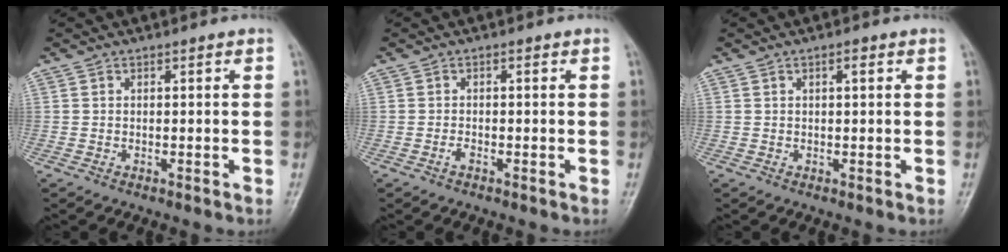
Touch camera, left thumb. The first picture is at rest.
{"total": 1.0, "force": [-0.6, 0.4, 0.7], "torque": [-0.012, 0.002, -0.012]}
{"total": 1.4, "force": [0.6, 0.4, 1.2], "torque": [-0.017, 0.002, 0.006]}